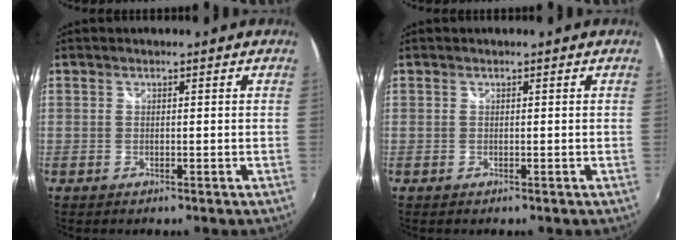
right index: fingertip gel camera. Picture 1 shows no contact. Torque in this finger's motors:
{"motor_torque": [0.00, 0.00, 0.00, 0.00]}